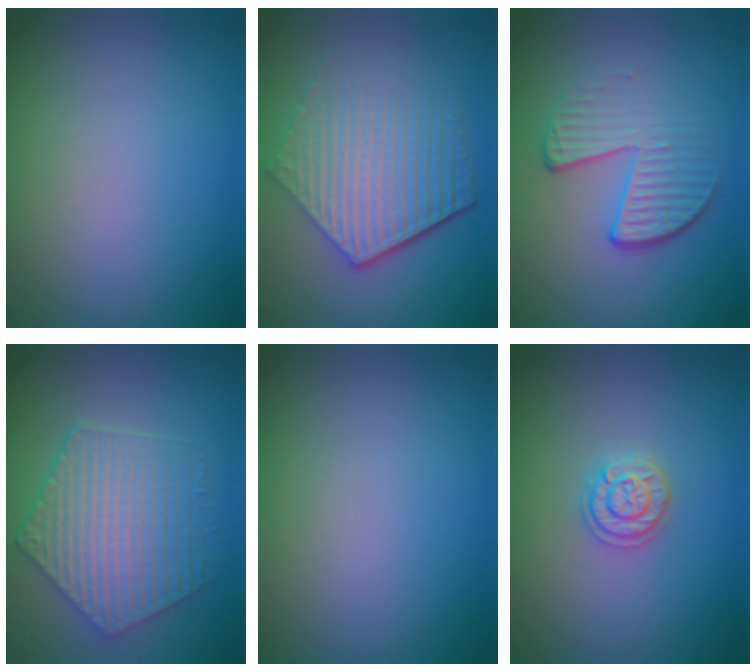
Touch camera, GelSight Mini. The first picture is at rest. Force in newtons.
{"total": 6.1, "press": 4.4, "slide": 4.3}
{"total": 4.0, "press": 2.7, "slide": 2.9}
{"total": 5.6, "press": 4.6, "slide": 3.1}
{"total": 0.0}
{"total": 2.0, "press": 1.9, "slide": 0.3}